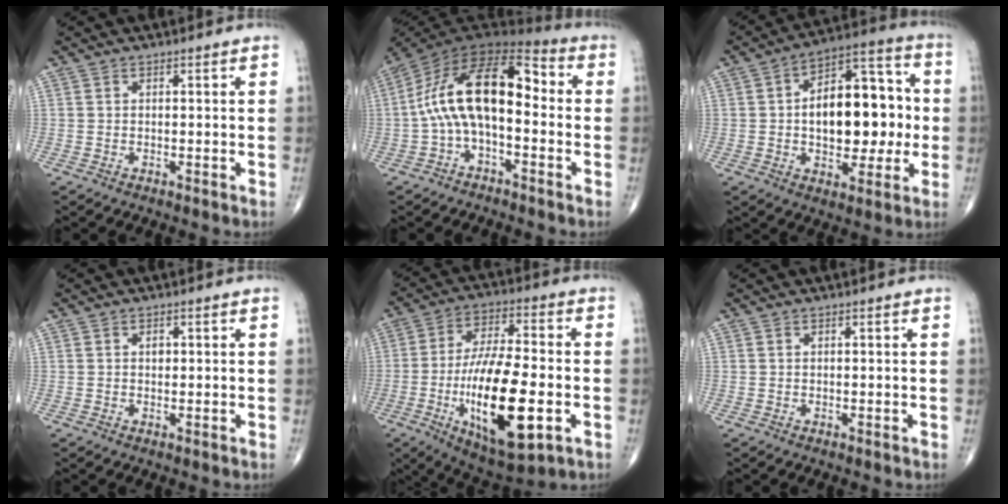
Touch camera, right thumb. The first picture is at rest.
{"total": 16.7, "force": [-0.5, 8.2, 14.5], "torque": [-0.245, 0.057, -0.022]}
{"total": 19.3, "force": [0.1, 11.0, 15.8], "torque": [-0.194, 0.032, 0.002]}
{"total": 1.1, "force": [0.3, 0.8, 0.8], "torque": [-0.008, 0.001, 0.005]}
{"total": 21.9, "force": [-5.5, 7.8, 19.7], "torque": [-0.348, 0.009, -0.076]}
{"total": 0.0}